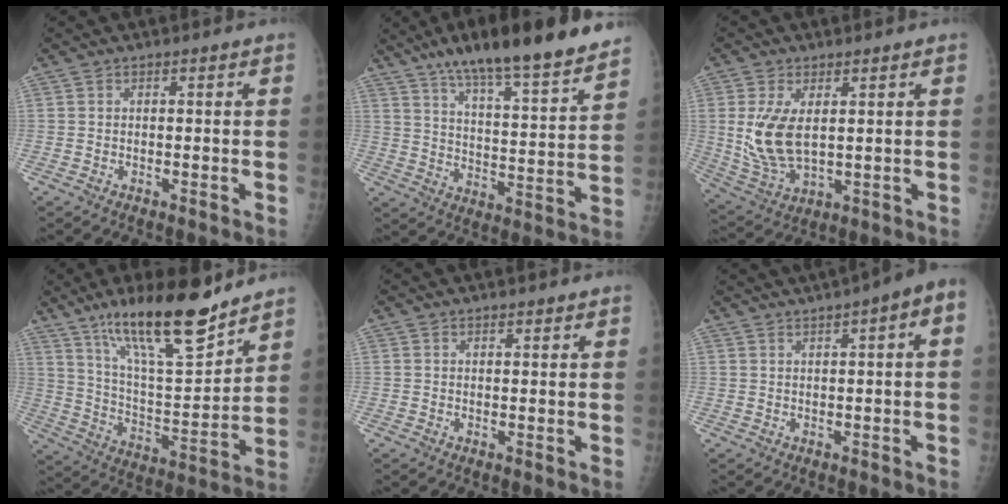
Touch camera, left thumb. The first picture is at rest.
{"total": 22.0, "force": [17.2, 3.4, 13.2], "torque": [-0.183, -0.066, 0.265]}
{"total": 10.6, "force": [1.8, 5.8, 8.7], "torque": [-0.173, -0.018, 0.050]}
{"total": 20.4, "force": [14.6, 4.9, 13.3], "torque": [-0.197, -0.079, 0.255]}
{"total": 1.1, "force": [0.9, 0.4, 0.4], "torque": [-0.002, -0.005, 0.012]}
{"total": 6.9, "force": [2.9, 1.2, 6.2], "torque": [-0.090, 0.025, 0.036]}